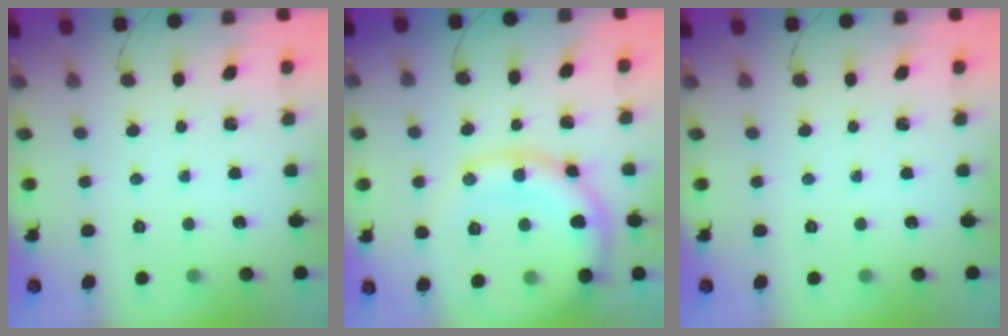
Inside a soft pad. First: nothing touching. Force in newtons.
{"total": 17.1, "press": 17.1, "slide": 0.9}
{"total": 0.0}